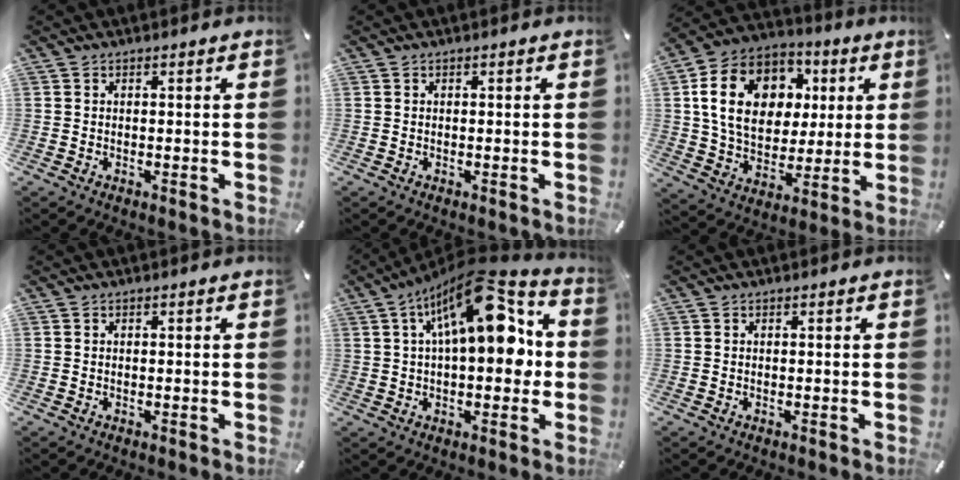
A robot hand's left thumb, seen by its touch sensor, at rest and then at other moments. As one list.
[{"total": 0.0}, {"total": 17.2, "force": [4.2, 13.6, 9.5], "torque": [-0.178, 0.000, 0.078]}, {"total": 0.0}, {"total": 18.6, "force": [5.9, 8.6, 15.5], "torque": [-0.234, -0.025, 0.091]}, {"total": 0.0}]